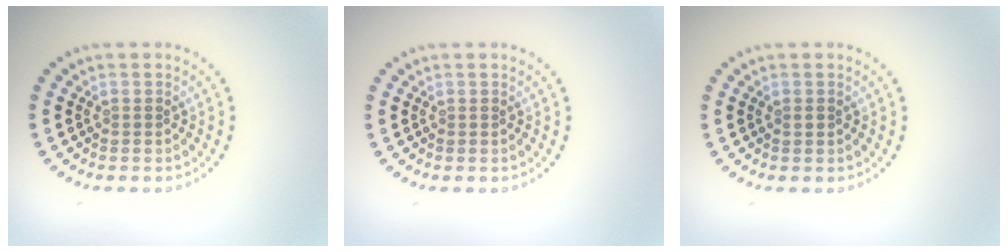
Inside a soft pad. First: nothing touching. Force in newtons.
{"total": 0.0}
{"total": 0.5, "press": 0.5, "slide": 0.2}